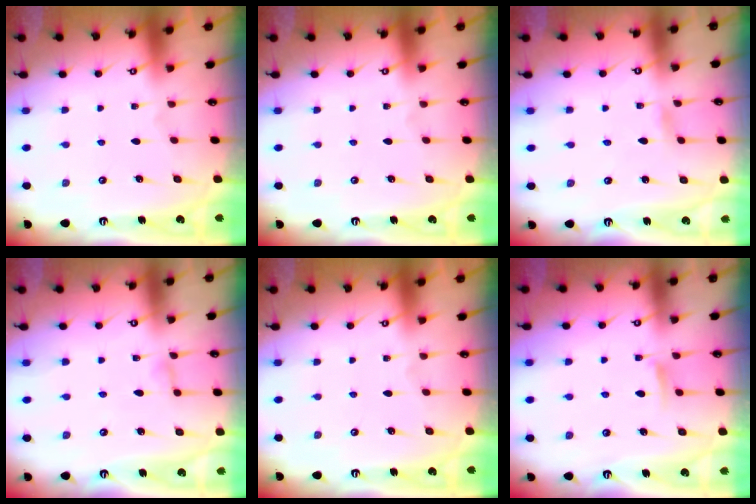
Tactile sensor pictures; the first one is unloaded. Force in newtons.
{"total": 0.0}
{"total": 1.7, "press": 1.7, "slide": 0.1}
{"total": 3.9, "press": 3.9, "slide": 0.5}
{"total": 0.0}
{"total": 4.7, "press": 4.7, "slide": 0.7}